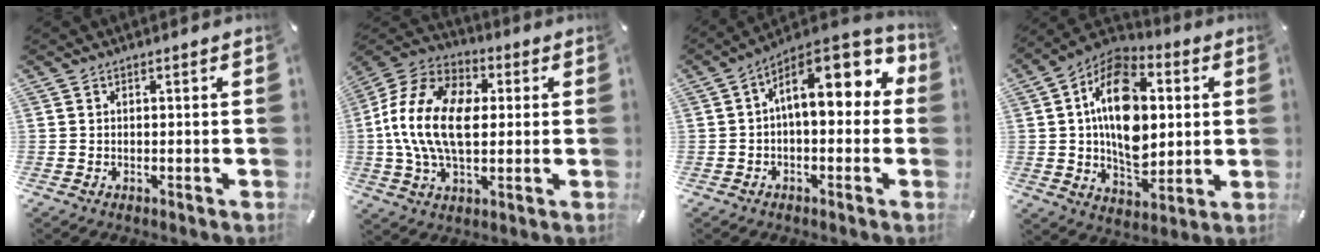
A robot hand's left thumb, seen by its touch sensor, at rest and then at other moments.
{"total": 18.0, "force": [0.2, 11.9, 13.5], "torque": [-0.291, 0.013, 0.004]}
{"total": 14.2, "force": [4.3, 6.7, 11.7], "torque": [-0.173, -0.026, 0.073]}
{"total": 18.3, "force": [2.3, 12.6, 13.0], "torque": [-0.229, -0.003, 0.039]}